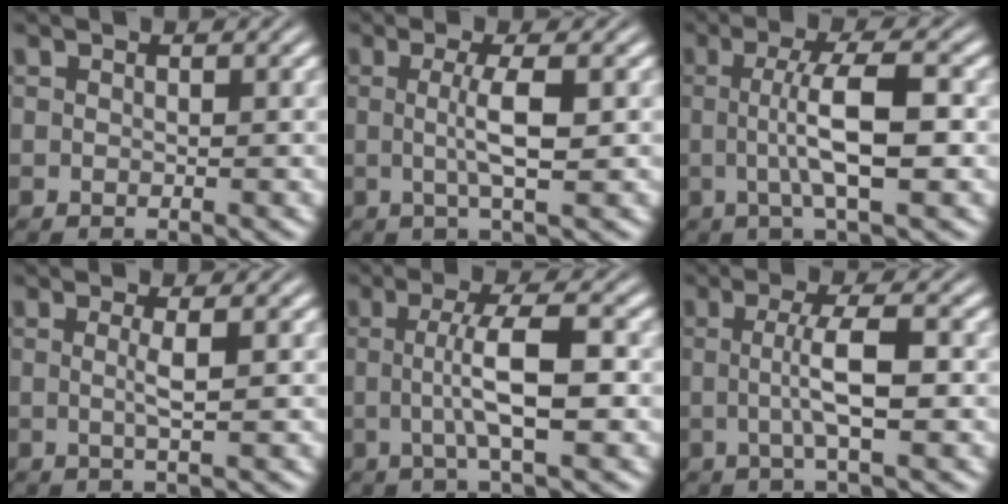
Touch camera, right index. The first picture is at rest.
{"total": 3.1, "force": [0.2, -0.9, 2.9], "torque": [-0.048, -0.005, 0.008]}
{"total": 4.9, "force": [0.1, 0.0, 4.9], "torque": [-0.080, -0.001, 0.003]}
{"total": 1.7, "force": [0.0, -1.2, 1.3], "torque": [-0.021, -0.007, 0.004]}
{"total": 4.3, "force": [0.1, -0.2, 4.3], "torque": [-0.071, 0.000, 0.003]}
{"total": 3.5, "force": [-0.1, -0.5, 3.5], "torque": [-0.057, 0.000, 0.002]}